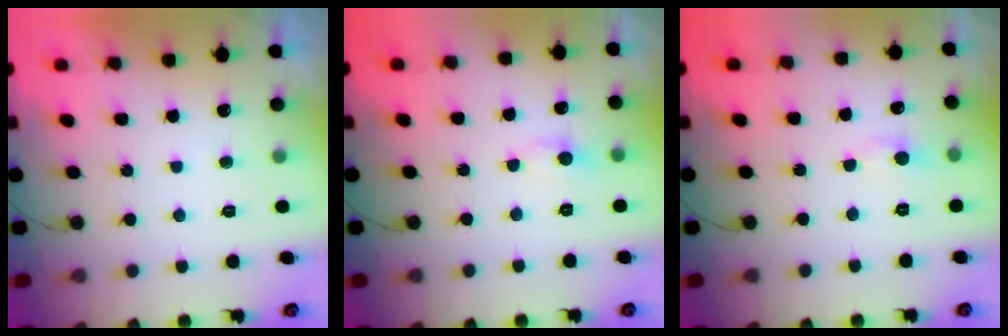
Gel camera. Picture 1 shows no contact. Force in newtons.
{"total": 5.1, "press": 5.0, "slide": 0.6}
{"total": 3.6, "press": 3.6, "slide": 0.3}